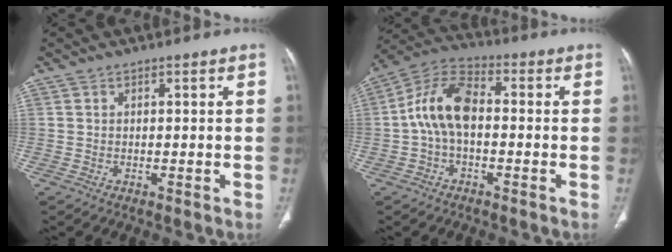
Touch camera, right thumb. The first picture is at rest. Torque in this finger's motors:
{"motor_torque": [1.49, 1.40, 1.39, -0.63, 0.12]}